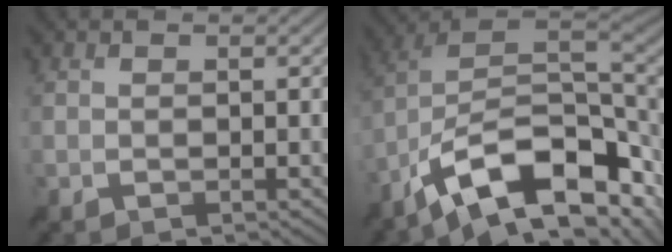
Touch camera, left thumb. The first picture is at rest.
{"total": 15.9, "force": [-5.7, 7.6, 12.8], "torque": [-0.232, 0.004, -0.099]}